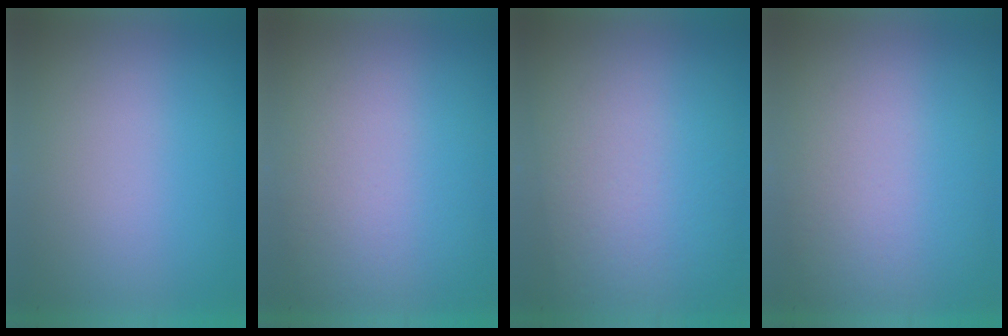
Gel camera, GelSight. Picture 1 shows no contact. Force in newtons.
{"total": 1.4}
{"total": 2.8}
{"total": 1.4}